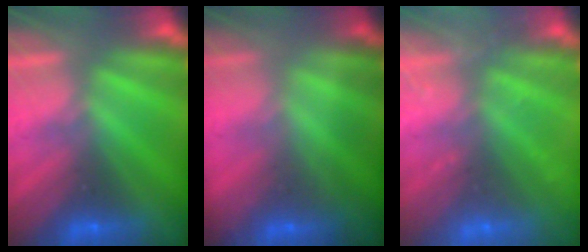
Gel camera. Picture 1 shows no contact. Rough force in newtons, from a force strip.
{"total": 1.7}
{"total": 2.4}